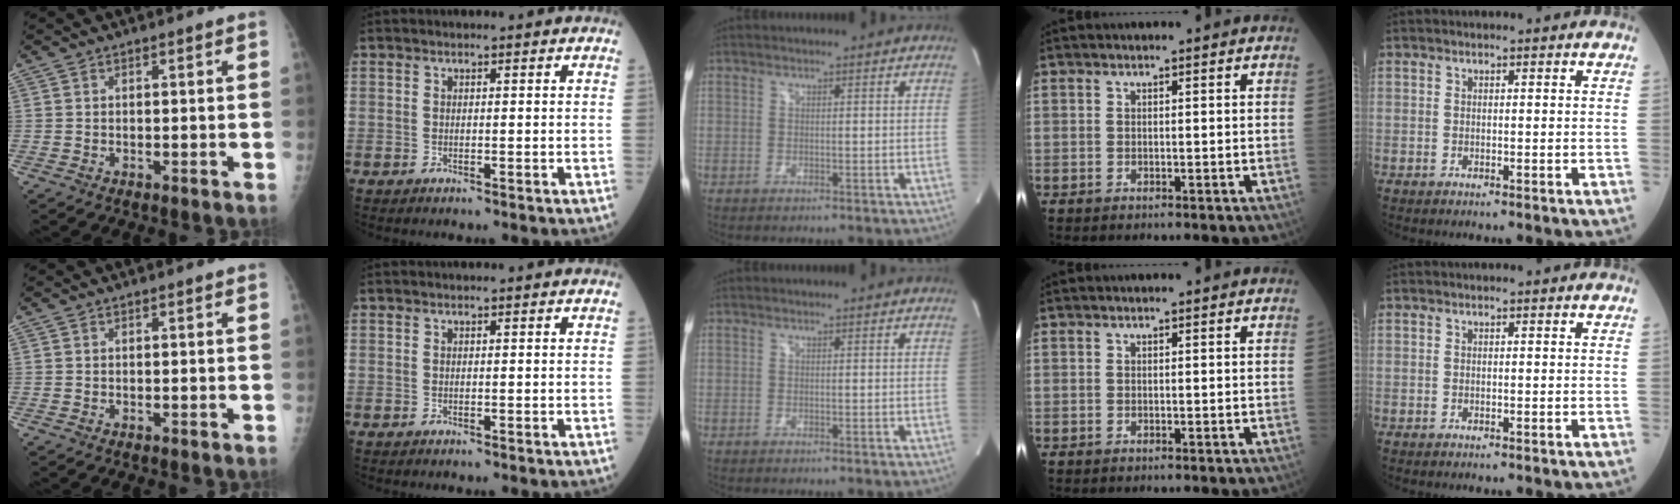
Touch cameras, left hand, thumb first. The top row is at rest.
{}